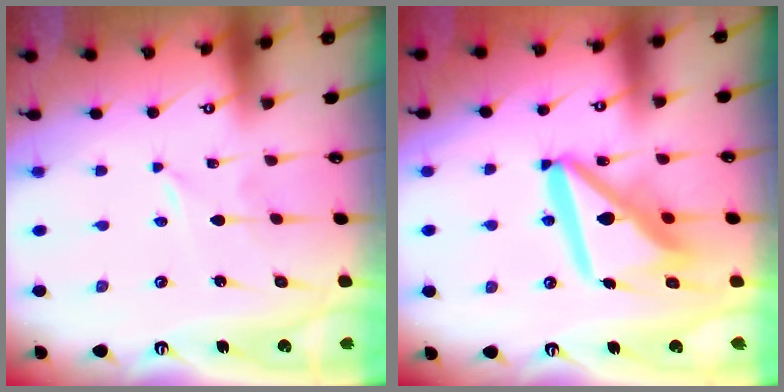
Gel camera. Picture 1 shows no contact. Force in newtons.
{"total": 16.8, "press": 16.6, "slide": 2.1}